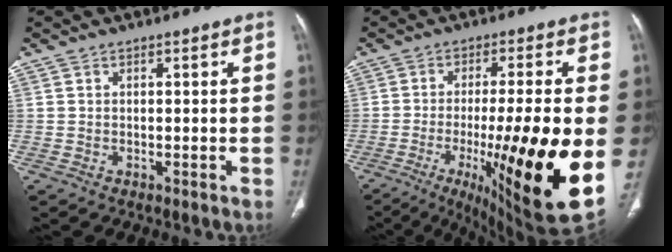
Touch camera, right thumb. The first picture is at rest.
{"total": 24.0, "force": [-5.2, 4.2, 23.1], "torque": [-0.305, -0.030, -0.060]}